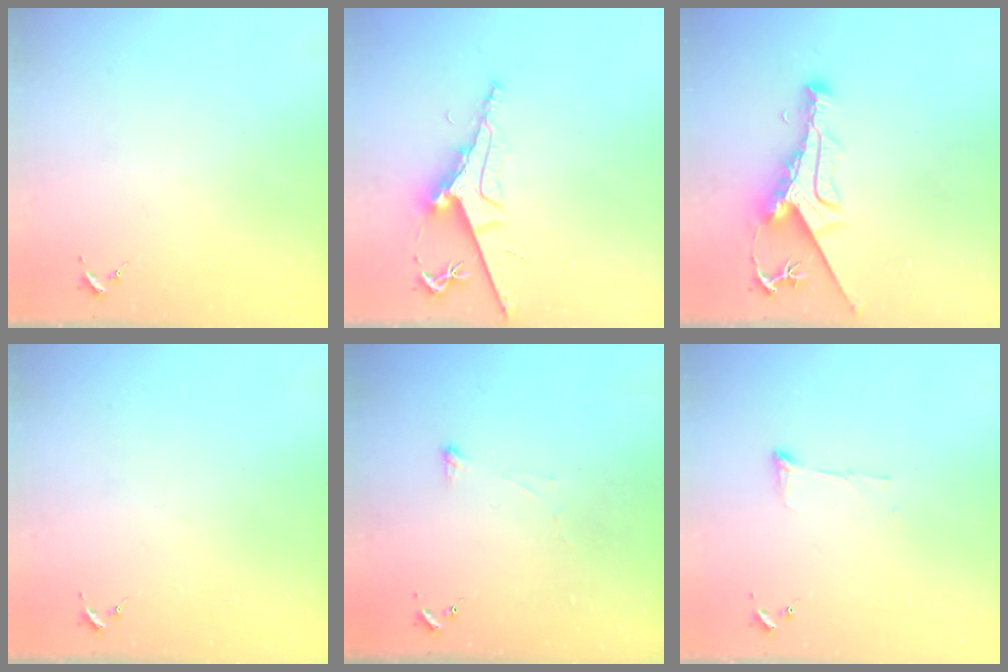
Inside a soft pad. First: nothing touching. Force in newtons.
{"total": 8.6, "press": 8.6, "slide": 1.0}
{"total": 10.0, "press": 9.9, "slide": 1.3}
{"total": 0.0}
{"total": 2.9, "press": 2.8, "slide": 0.4}
{"total": 5.1, "press": 5.1, "slide": 0.3}